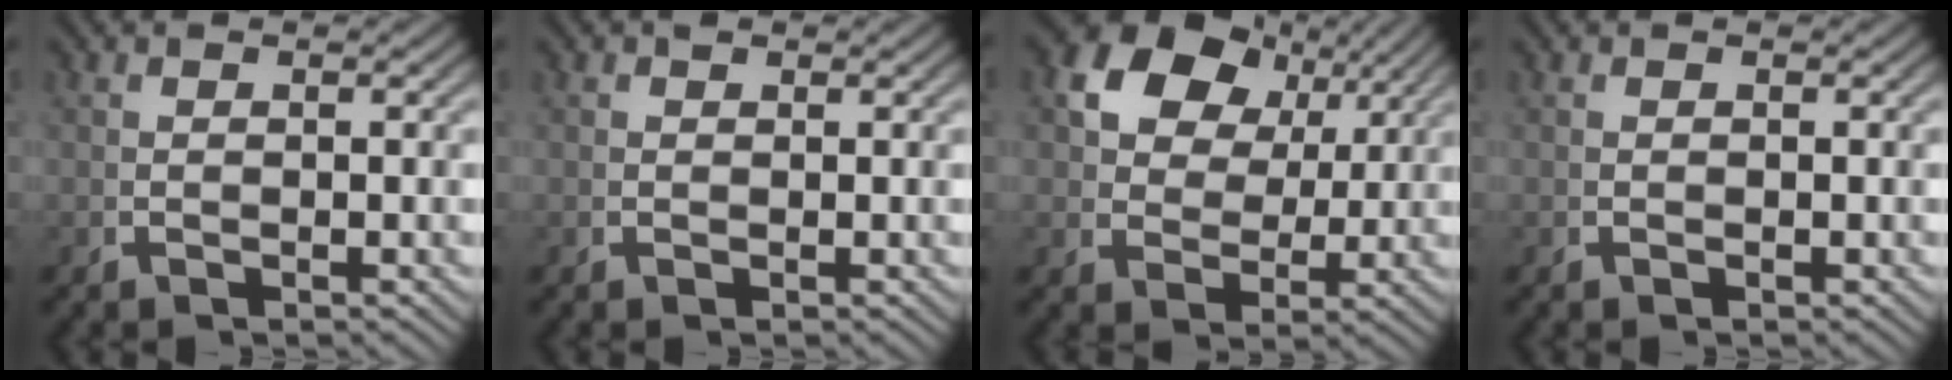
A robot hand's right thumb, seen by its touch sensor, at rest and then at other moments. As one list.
[{"total": 0.7, "force": [0.5, 0.4, 0.1], "torque": [0.000, 0.000, 0.008]}, {"total": 9.5, "force": [3.9, 6.7, 5.4], "torque": [-0.129, -0.015, 0.078]}, {"total": 0.0}]